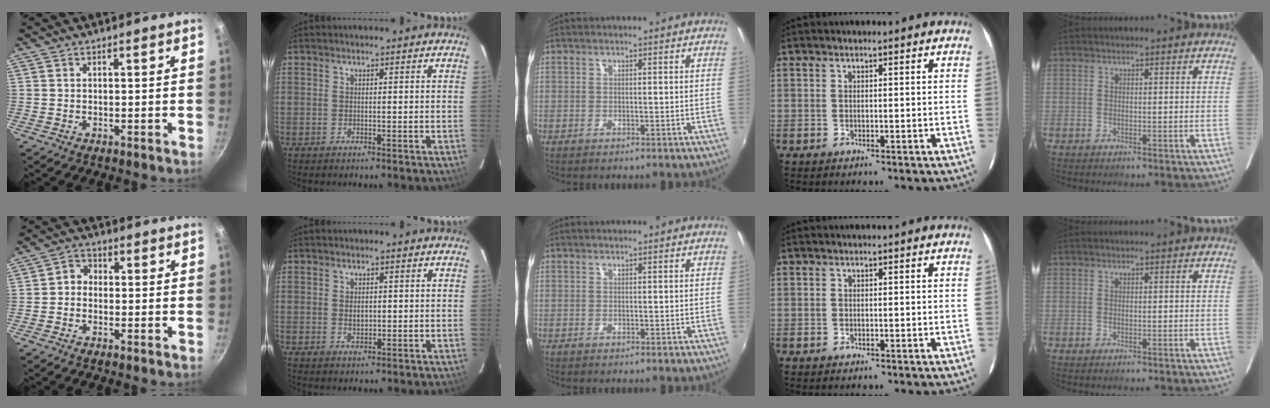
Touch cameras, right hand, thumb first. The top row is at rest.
{"thumb": {"total": 2.6, "force": [-0.6, 2.2, 1.3], "torque": [-0.013, 0.013, -0.023]}, "index": {"total": 1.8, "force": [0.2, 1.2, 1.3], "torque": [-0.020, 0.002, 0.004]}}